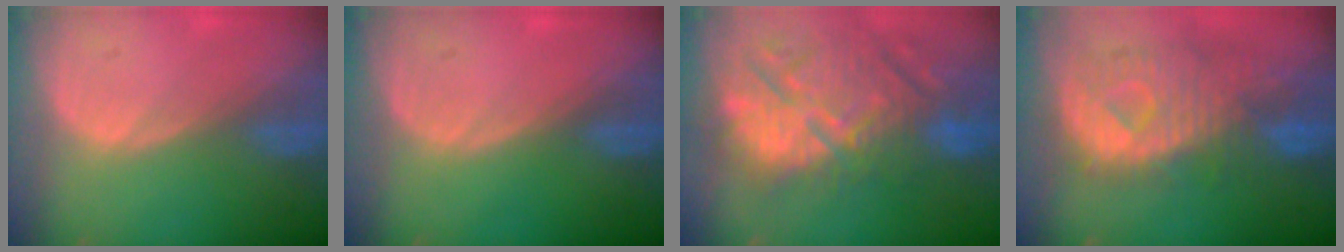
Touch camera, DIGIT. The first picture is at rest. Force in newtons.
{"total": 0.0}
{"total": 13.7, "press": 12.5, "slide": 5.5}
{"total": 10.8, "press": 9.6, "slide": 5.0}